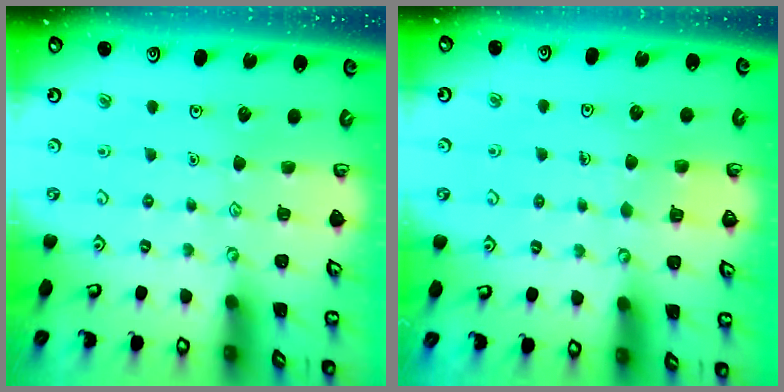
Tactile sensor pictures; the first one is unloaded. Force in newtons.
{"total": 2.2, "press": 2.2, "slide": 0.0}